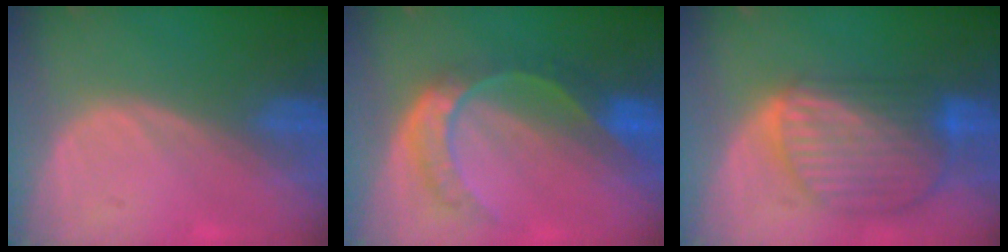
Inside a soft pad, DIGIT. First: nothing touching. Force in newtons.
{"total": 7.8, "press": 6.6, "slide": 4.3}
{"total": 10.0, "press": 8.6, "slide": 5.2}